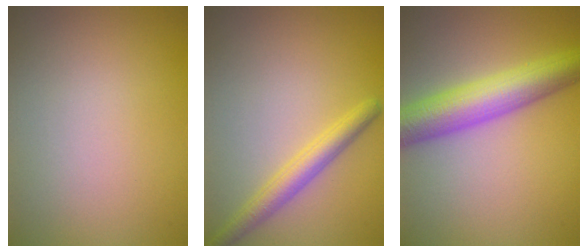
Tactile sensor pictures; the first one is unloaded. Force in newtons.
{"total": 2.8, "press": 2.8, "slide": 0.1}
{"total": 7.1, "press": 7.1, "slide": 0.1}